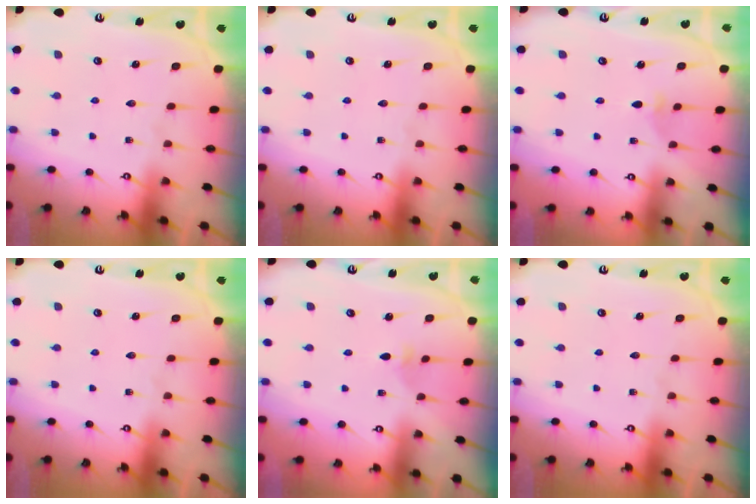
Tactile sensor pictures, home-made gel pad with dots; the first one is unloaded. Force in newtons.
{"total": 0.0}
{"total": 2.9, "press": 2.8, "slide": 0.8}
{"total": 0.0}
{"total": 2.2, "press": 2.2, "slide": 0.5}
{"total": 0.0}